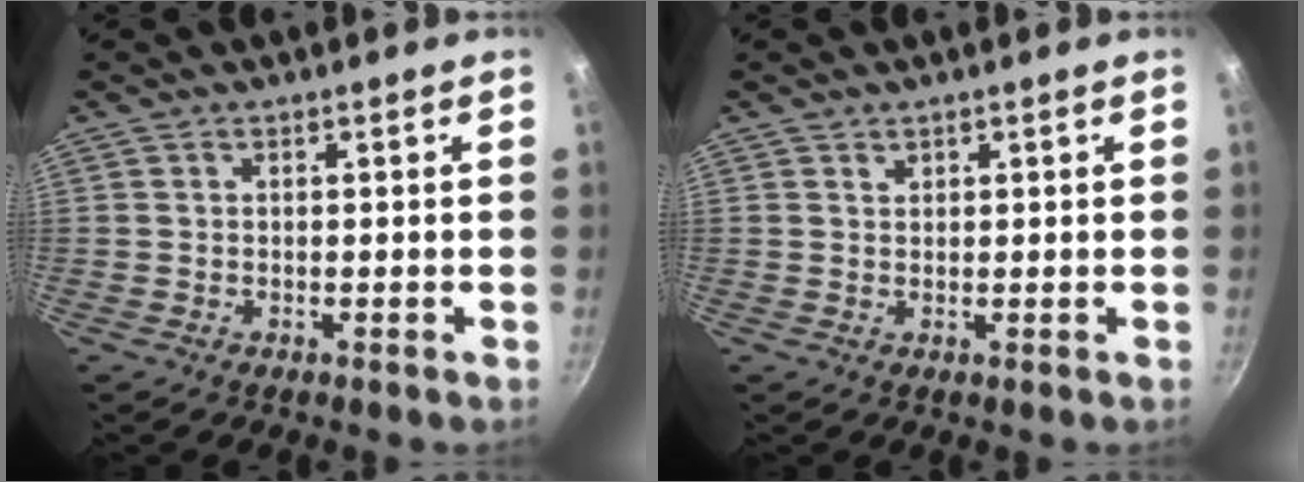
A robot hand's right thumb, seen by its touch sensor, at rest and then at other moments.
{"total": 0.8, "force": [0.6, 0.5, 0.0], "torque": [0.002, -0.002, 0.011]}